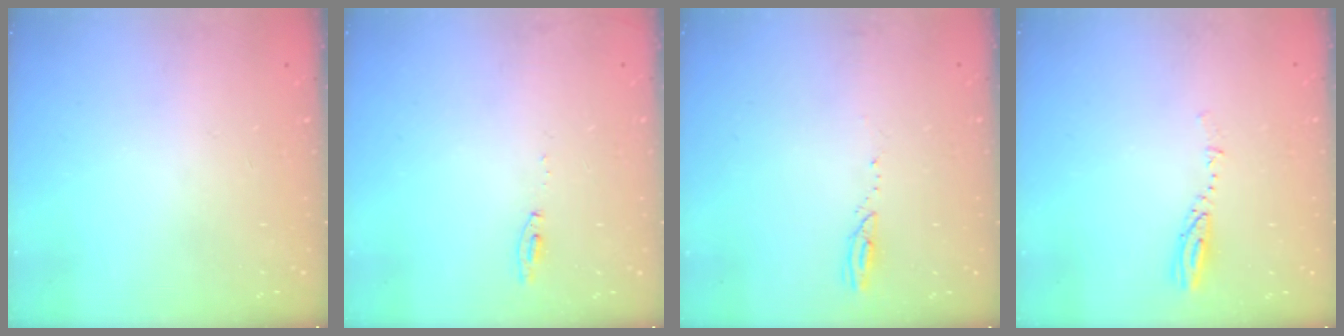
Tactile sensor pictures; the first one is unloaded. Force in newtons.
{"total": 4.6, "press": 4.6, "slide": 0.5}
{"total": 2.4, "press": 2.4, "slide": 0.3}
{"total": 3.6, "press": 3.5, "slide": 0.5}